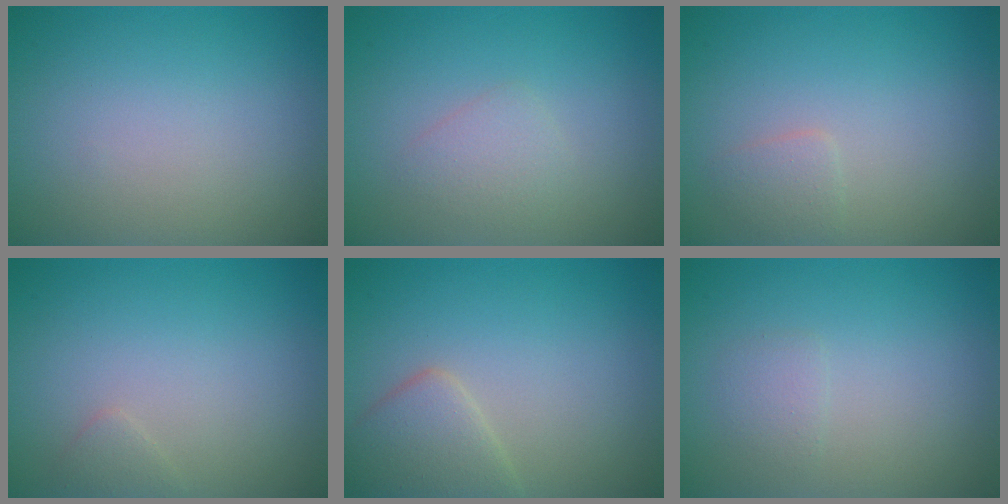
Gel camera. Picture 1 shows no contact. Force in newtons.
{"total": 1.7, "press": 1.7, "slide": 0.1}
{"total": 1.2, "press": 1.2, "slide": 0.0}
{"total": 0.8, "press": 0.8, "slide": 0.1}
{"total": 3.2, "press": 3.1, "slide": 0.2}
{"total": 1.0, "press": 1.0, "slide": 0.1}